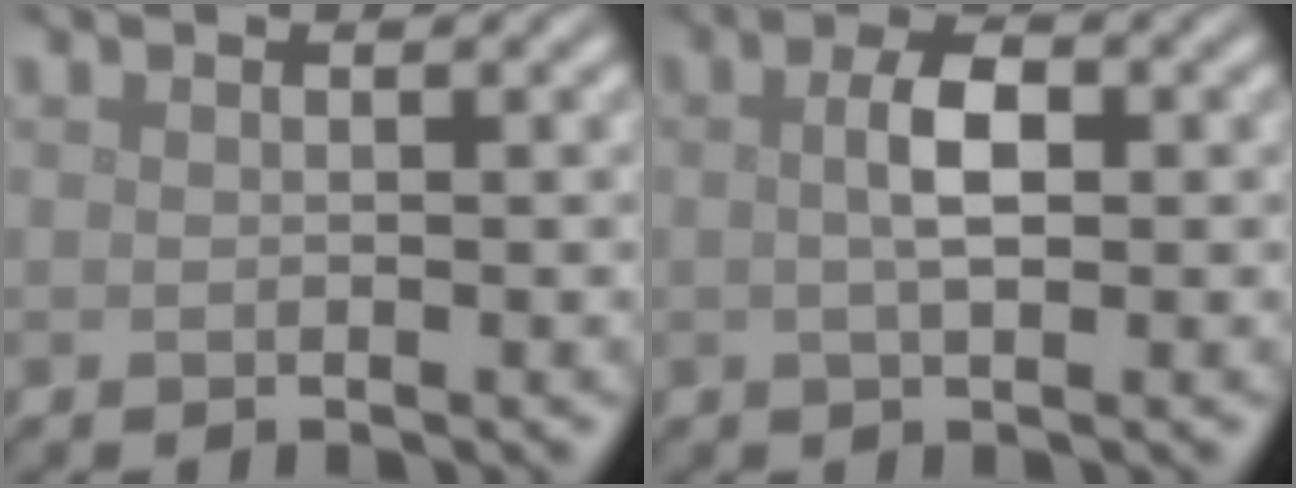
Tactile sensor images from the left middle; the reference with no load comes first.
{"total": 2.9, "force": [0.3, 1.1, 2.6], "torque": [-0.052, 0.004, 0.001]}